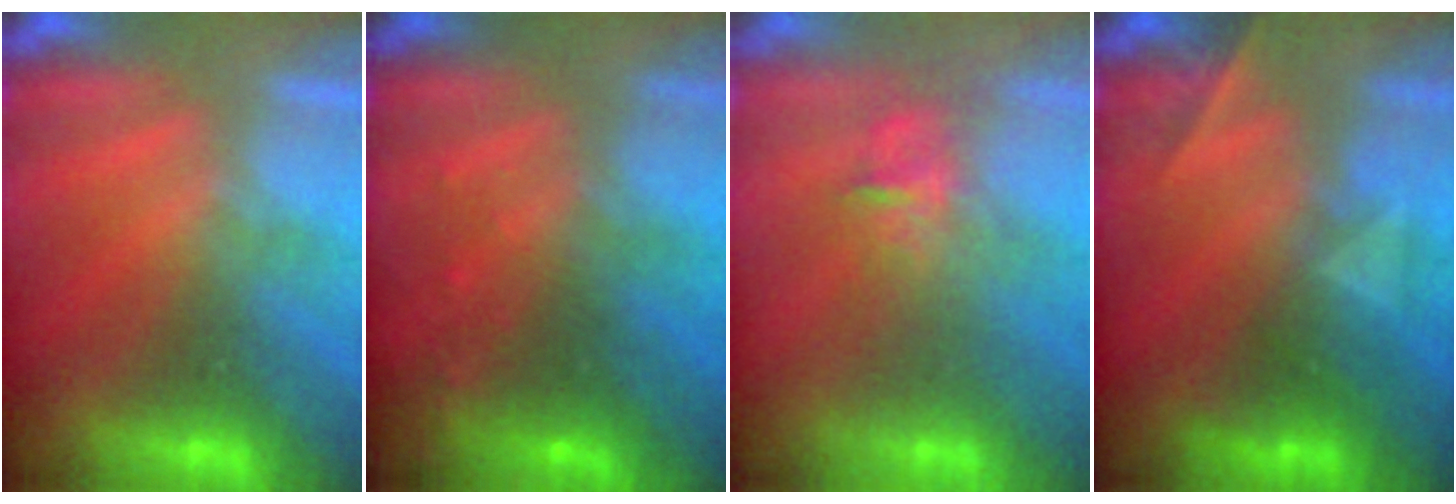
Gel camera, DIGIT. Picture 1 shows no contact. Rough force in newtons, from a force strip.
{"total": 7.7}
{"total": 2.7}
{"total": 2.3}